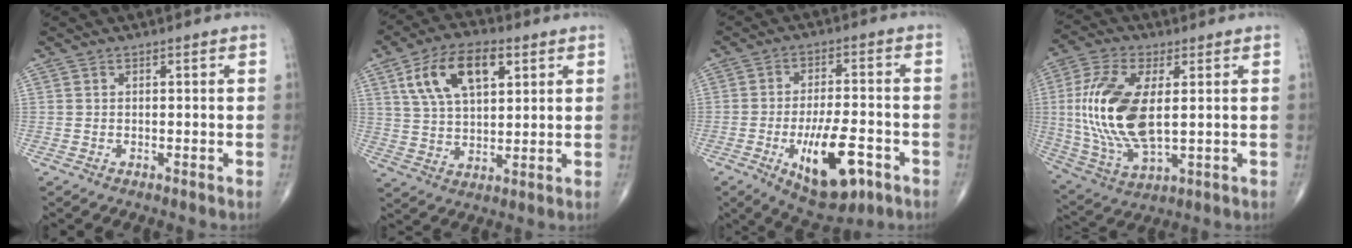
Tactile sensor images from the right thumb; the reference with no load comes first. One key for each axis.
{"total": 13.5, "fx": 5.4, "fy": 7.0, "fz": 10.2, "tx": -0.171, "ty": -0.003, "tz": 0.099}
{"total": 13.9, "fx": -5.4, "fy": 5.7, "fz": 11.4, "tx": -0.176, "ty": 0.019, "tz": -0.075}
{"total": 19.1, "fx": 1.4, "fy": 9.4, "fz": 16.5, "tx": -0.351, "ty": -0.009, "tz": 0.031}